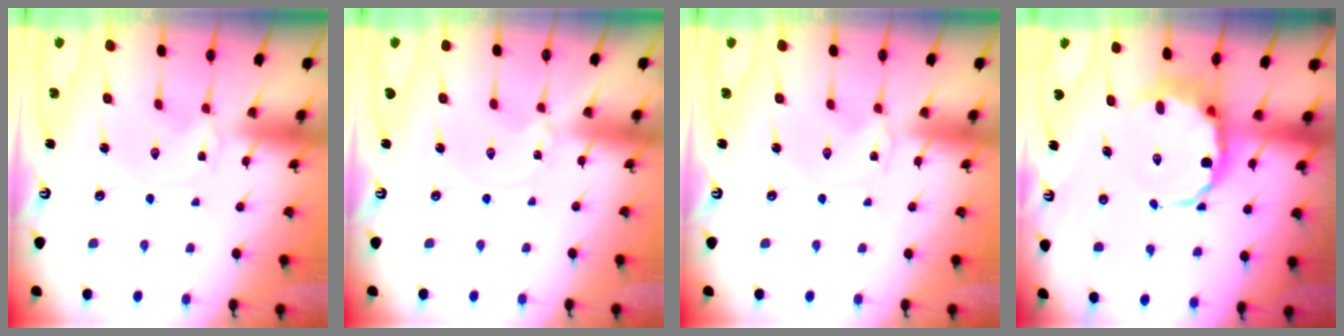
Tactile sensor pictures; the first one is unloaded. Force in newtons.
{"total": 0.0}
{"total": 0.0}
{"total": 7.9, "press": 7.6, "slide": 2.4}